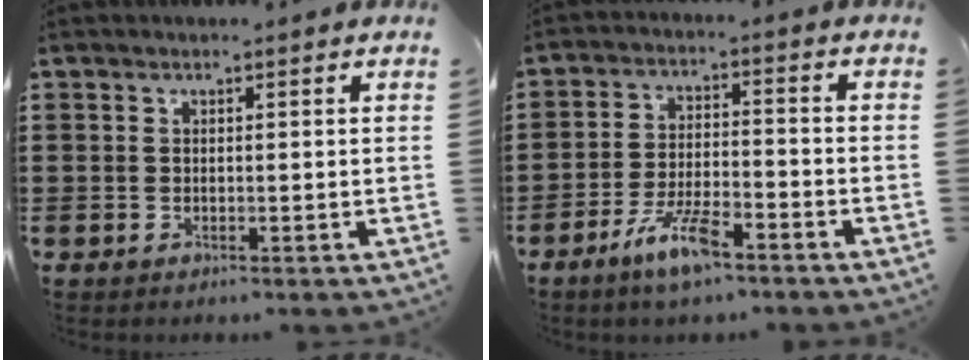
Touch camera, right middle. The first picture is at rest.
{"total": 7.4, "force": [-5.0, 2.0, 5.1], "torque": [-0.112, -0.001, -0.094]}